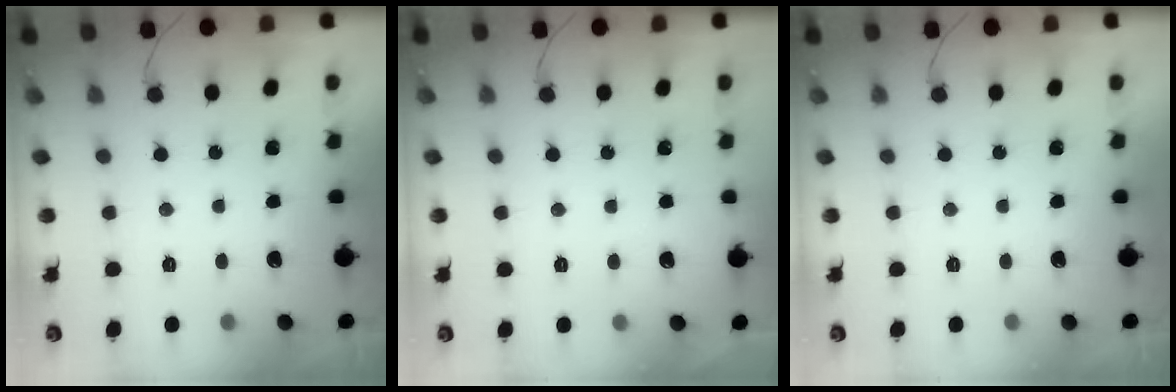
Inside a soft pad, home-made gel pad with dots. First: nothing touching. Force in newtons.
{"total": 1.5, "press": 1.5, "slide": 0.2}
{"total": 0.0}